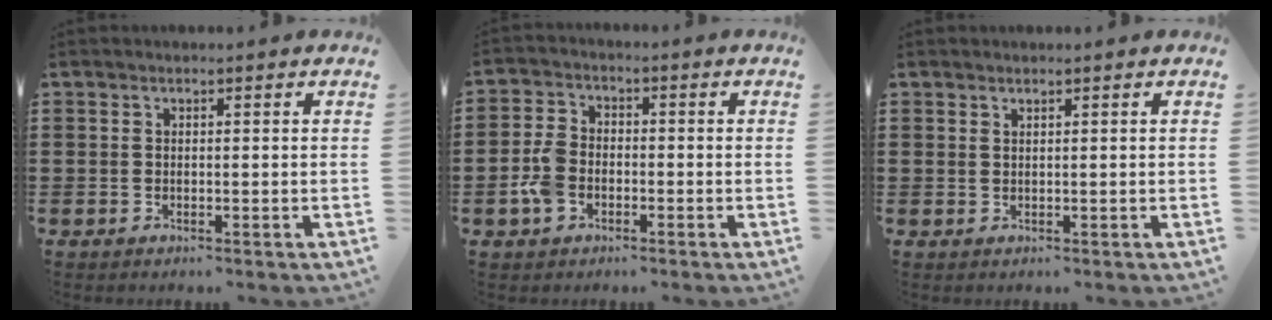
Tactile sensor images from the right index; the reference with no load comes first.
{"total": 5.1, "force": [-1.9, 3.4, 3.4], "torque": [-0.088, 0.002, -0.041]}
{"total": 0.7, "force": [0.7, 0.1, 0.0], "torque": [-0.003, 0.001, 0.013]}